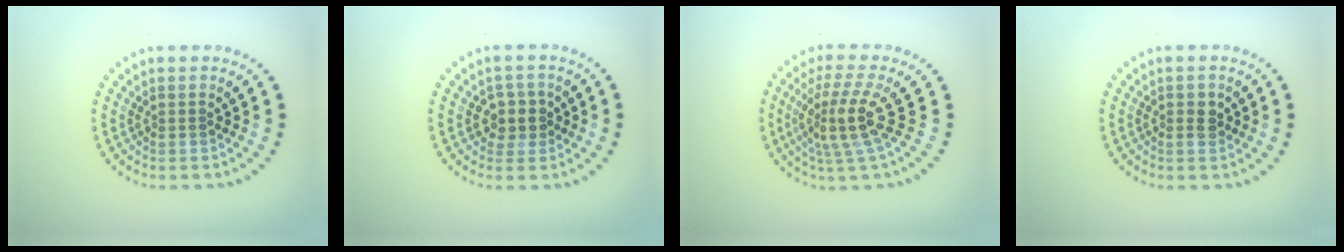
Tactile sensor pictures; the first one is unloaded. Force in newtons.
{"total": 2.3, "press": 2.0, "slide": 1.0}
{"total": 4.4, "press": 3.3, "slide": 2.9}
{"total": 1.4, "press": 1.4, "slide": 0.2}